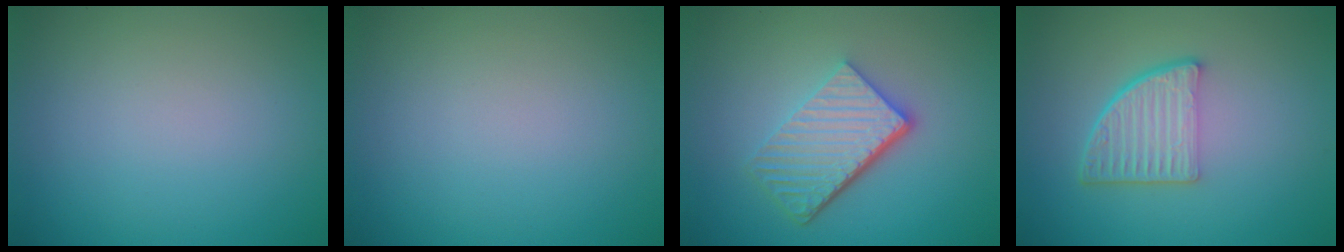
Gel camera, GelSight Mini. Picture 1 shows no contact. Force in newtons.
{"total": 0.0}
{"total": 5.6, "press": 3.8, "slide": 4.1}
{"total": 4.8, "press": 3.4, "slide": 3.5}